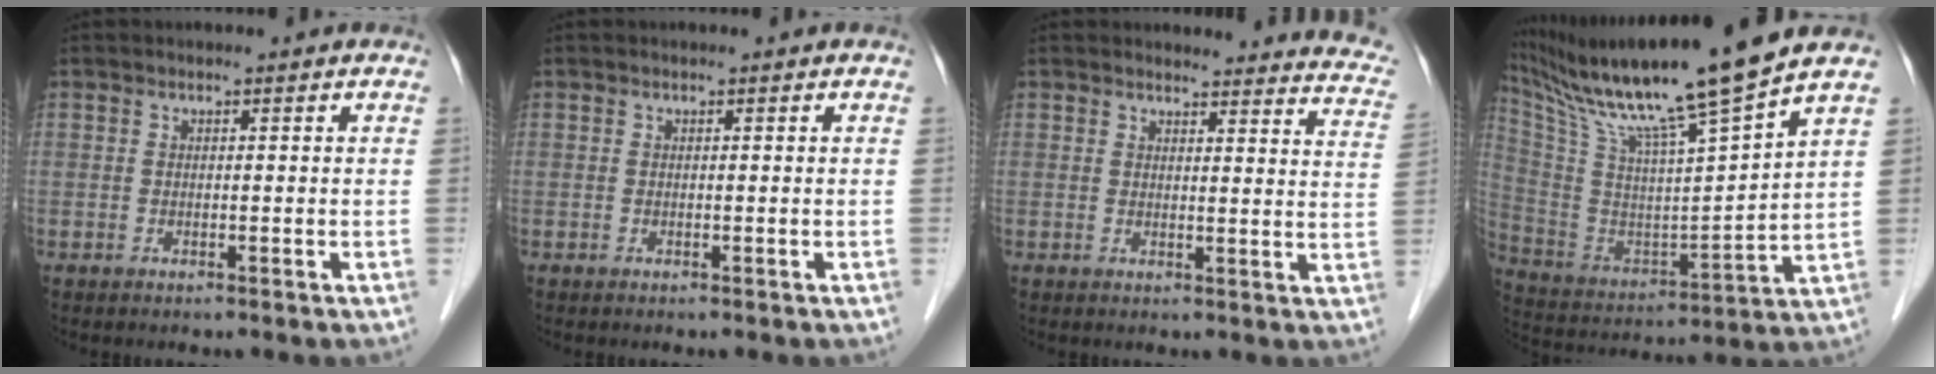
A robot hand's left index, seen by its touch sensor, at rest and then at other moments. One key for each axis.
{"total": 0.0}
{"total": 16.4, "fx": 15.9, "fy": 2.7, "fz": 2.8, "tx": 0.004, "ty": -0.076, "tz": 0.140}
{"total": 19.9, "fx": 15.5, "fy": -1.2, "fz": 12.3, "tx": -0.222, "ty": -0.008, "tz": 0.277}